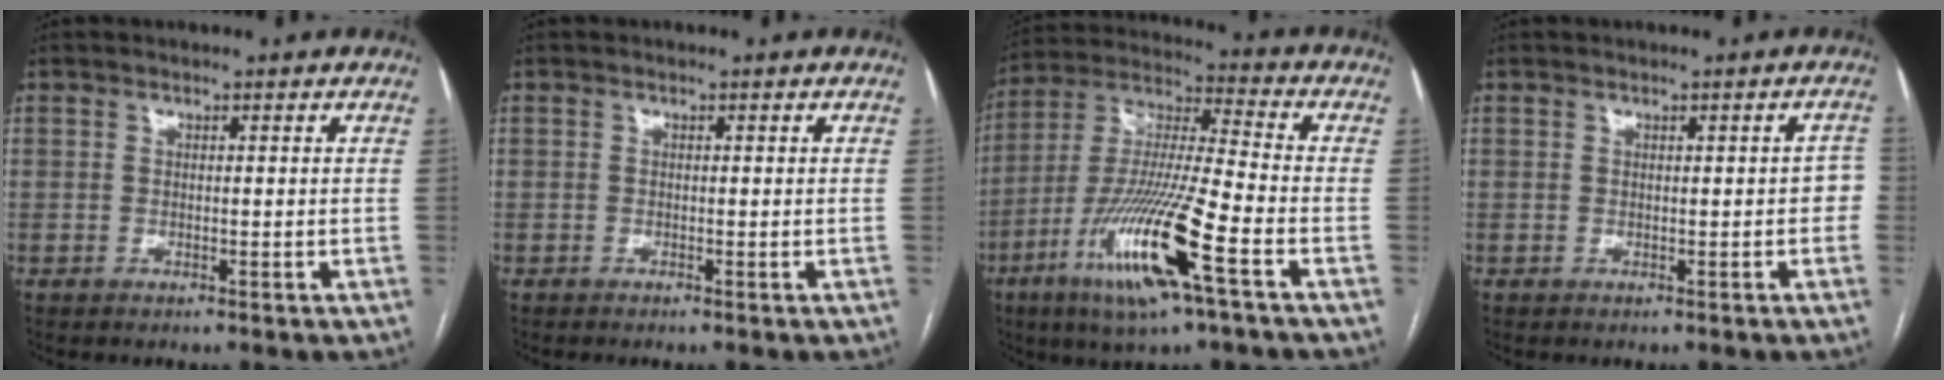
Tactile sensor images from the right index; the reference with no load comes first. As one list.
[{"total": 0.0}, {"total": 17.8, "force": [-7.9, 1.1, 15.9], "torque": [-0.331, -0.023, -0.147]}, {"total": 2.1, "force": [-0.1, 1.1, 1.8], "torque": [-0.007, 0.017, 0.001]}]